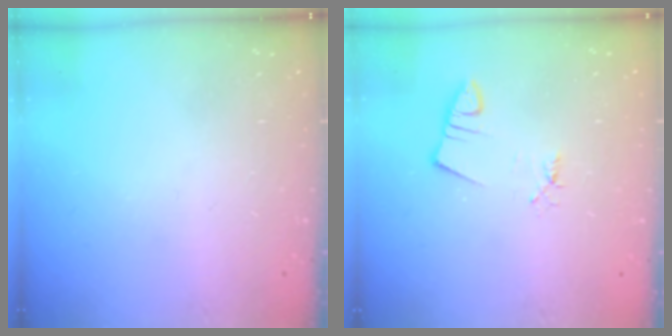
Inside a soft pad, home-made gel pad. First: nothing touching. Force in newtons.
{"total": 1.1, "press": 1.1, "slide": 0.1}